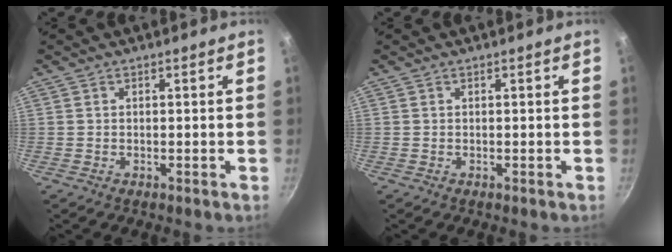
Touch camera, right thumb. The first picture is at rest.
{"total": 0.0}